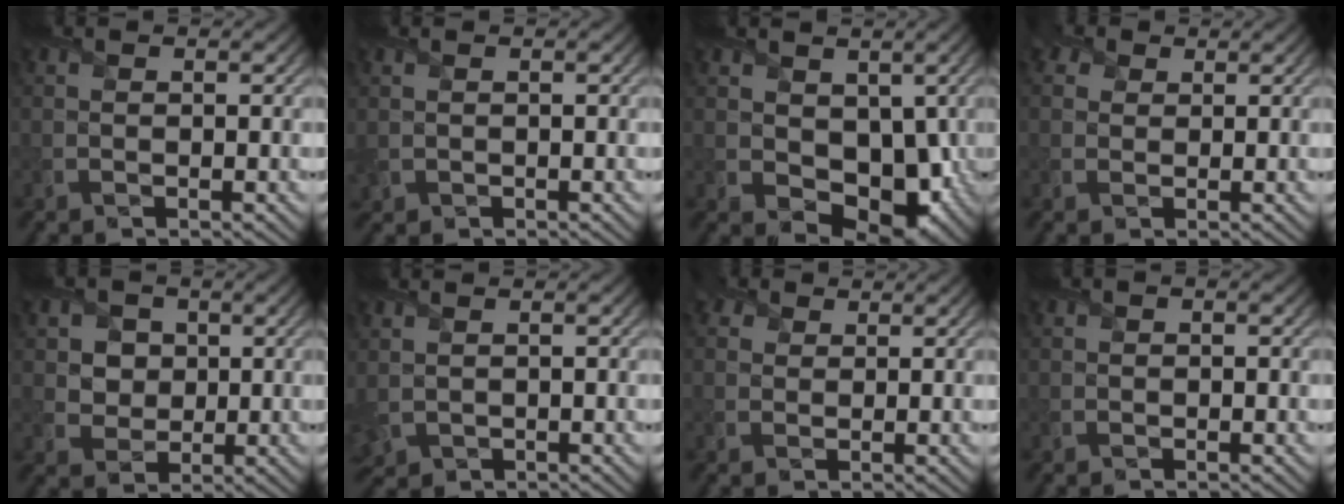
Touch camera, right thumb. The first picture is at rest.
{"total": 1.0, "force": [0.2, 0.7, 0.7], "torque": [-0.023, -0.002, 0.009]}
{"total": 7.1, "force": [0.6, 5.3, 4.7], "torque": [-0.097, -0.029, 0.020]}
{"total": 2.4, "force": [1.3, 1.8, 0.8], "torque": [-0.026, 0.004, 0.018]}
{"total": 4.8, "force": [1.6, 4.2, 1.9], "torque": [-0.069, -0.010, 0.029]}
{"total": 2.4, "force": [0.3, 1.7, 1.7], "torque": [-0.057, -0.002, 0.012]}
{"total": 2.0, "force": [1.2, 1.6, 0.6], "torque": [-0.019, 0.002, 0.018]}
{"total": 0.9, "force": [0.1, 0.6, 0.7], "torque": [-0.011, 0.000, 0.002]}